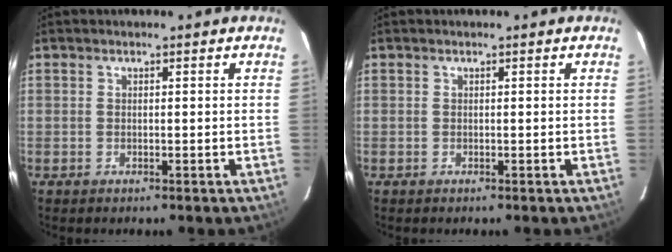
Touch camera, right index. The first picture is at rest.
{"total": 0.0}